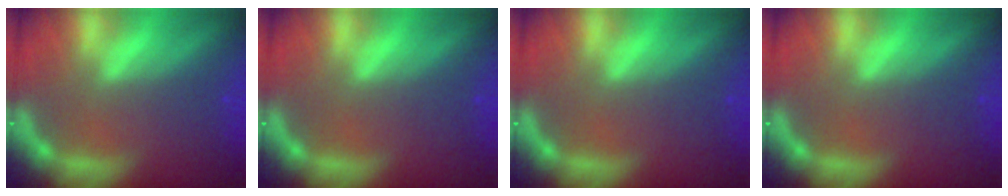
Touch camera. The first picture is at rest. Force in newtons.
{"total": 0.0}
{"total": 0.0}
{"total": 0.0}